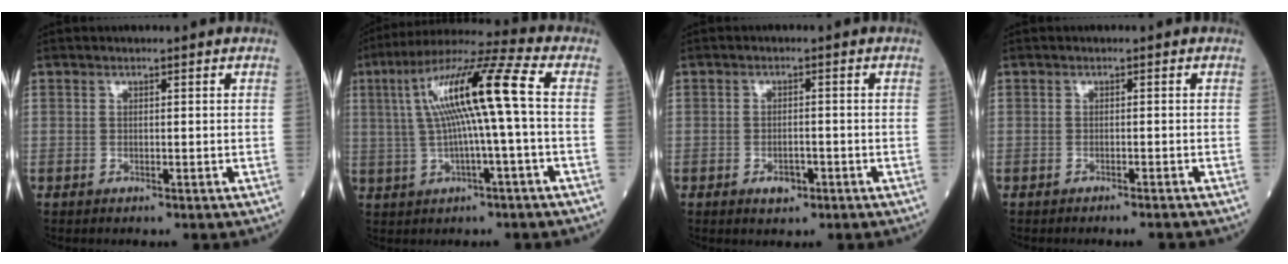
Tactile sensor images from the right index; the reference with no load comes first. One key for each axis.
{"total": 13.6, "fx": 1.5, "fy": -0.2, "fz": 13.5, "tx": -0.249, "ty": 0.032, "tz": 0.023}
{"total": 2.6, "fx": -1.3, "fy": 1.4, "fz": 1.7, "tx": -0.026, "ty": 0.003, "tz": -0.016}
{"total": 2.1, "fx": -1.9, "fy": -0.3, "fz": 0.8, "tx": -0.009, "ty": -0.003, "tz": -0.026}